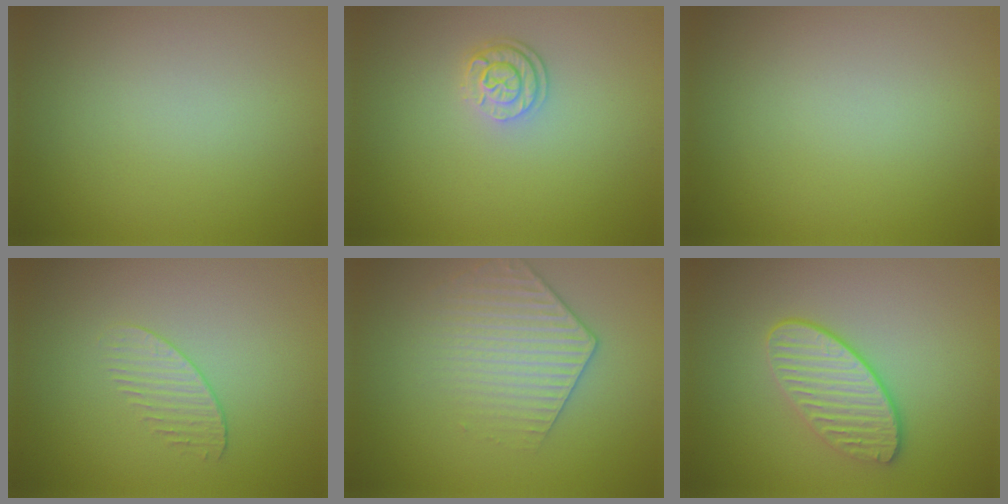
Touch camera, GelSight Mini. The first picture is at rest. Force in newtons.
{"total": 2.5, "press": 1.9, "slide": 1.6}
{"total": 0.0}
{"total": 1.2, "press": 0.6, "slide": 1.0}
{"total": 3.1, "press": 3.0, "slide": 1.0}
{"total": 3.5, "press": 3.2, "slide": 1.4}